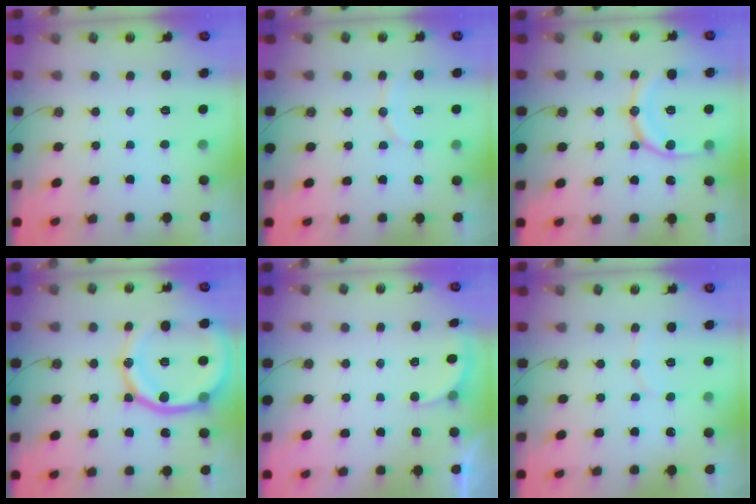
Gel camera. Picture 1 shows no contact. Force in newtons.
{"total": 7.1, "press": 6.9, "slide": 1.8}
{"total": 15.0, "press": 14.9, "slide": 1.4}
{"total": 19.3, "press": 19.2, "slide": 2.5}
{"total": 2.8, "press": 2.6, "slide": 1.0}
{"total": 5.5, "press": 5.4, "slide": 1.0}